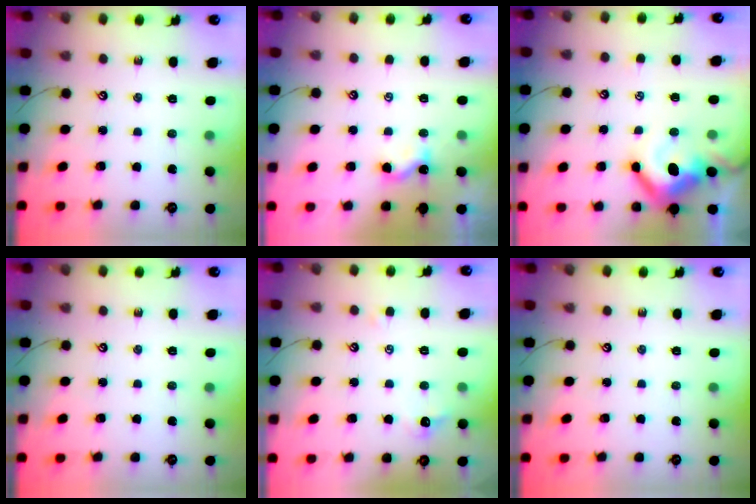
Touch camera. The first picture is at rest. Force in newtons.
{"total": 1.0, "press": 1.0, "slide": 0.2}
{"total": 8.5, "press": 8.4, "slide": 1.4}
{"total": 0.0}
{"total": 1.2, "press": 0.9, "slide": 0.8}
{"total": 0.0}